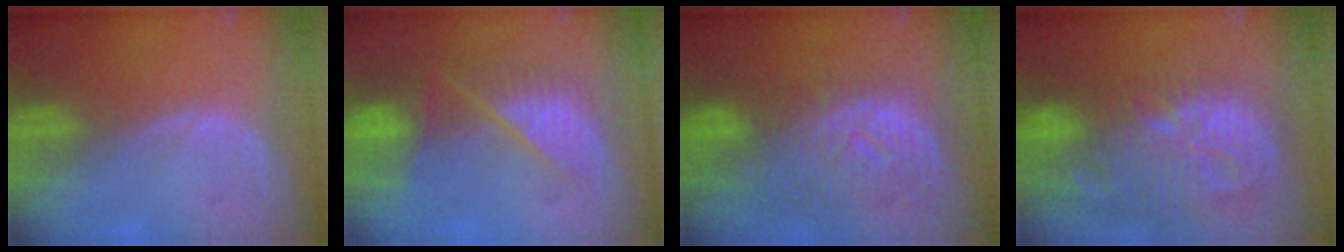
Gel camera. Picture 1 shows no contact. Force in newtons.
{"total": 9.2, "press": 7.9, "slide": 4.7}
{"total": 11.1, "press": 9.8, "slide": 5.2}
{"total": 14.4, "press": 12.5, "slide": 7.1}